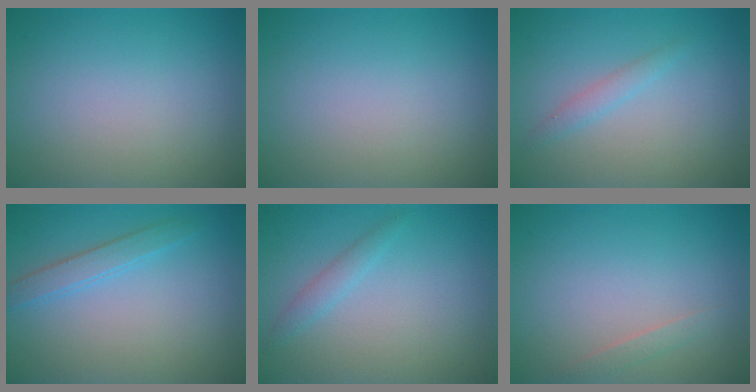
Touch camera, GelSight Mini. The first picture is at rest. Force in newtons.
{"total": 0.0}
{"total": 1.2, "press": 1.2, "slide": 0.1}
{"total": 1.9, "press": 1.9, "slide": 0.1}
{"total": 1.3, "press": 1.3, "slide": 0.0}
{"total": 0.8, "press": 0.8, "slide": 0.0}